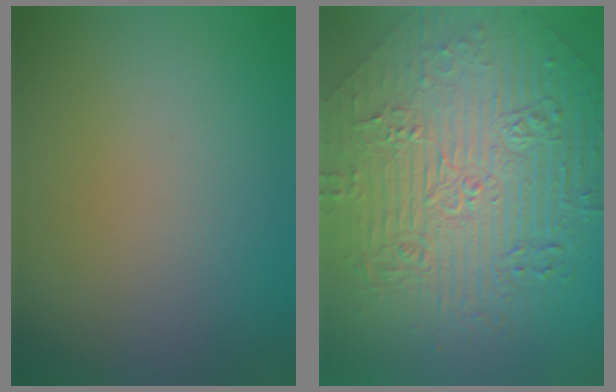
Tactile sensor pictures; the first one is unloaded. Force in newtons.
{"total": 11.1, "press": 7.5, "slide": 8.2}